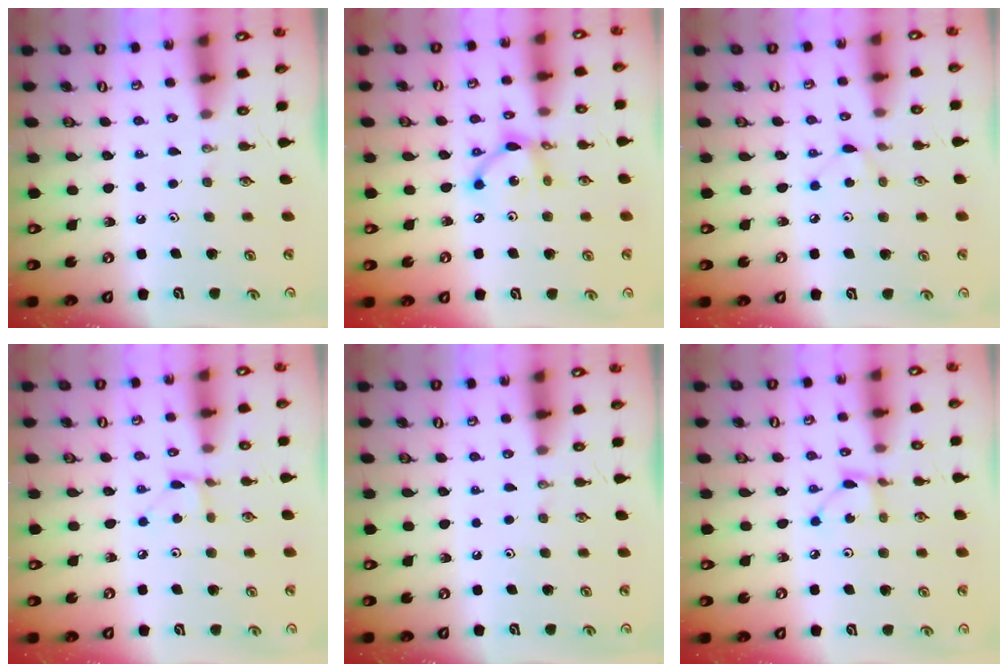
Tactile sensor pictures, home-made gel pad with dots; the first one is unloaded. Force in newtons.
{"total": 8.8, "press": 8.8, "slide": 0.8}
{"total": 3.9, "press": 3.9, "slide": 0.5}
{"total": 2.6, "press": 2.6, "slide": 0.1}
{"total": 0.0}
{"total": 2.8, "press": 2.8, "slide": 0.1}